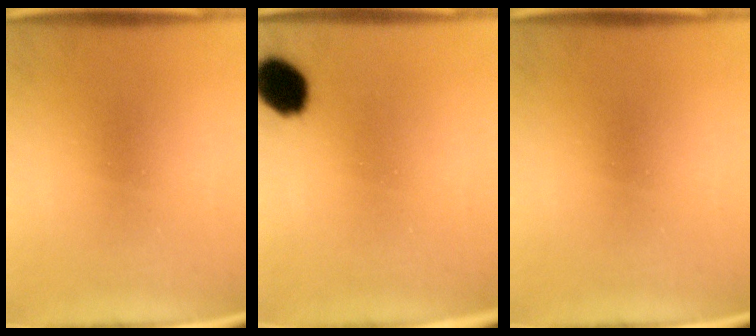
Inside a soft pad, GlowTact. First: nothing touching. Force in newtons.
{"total": 8.8}
{"total": 0.0}